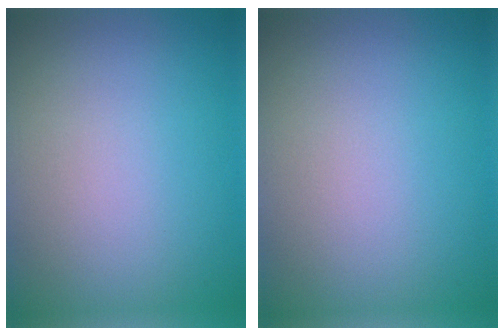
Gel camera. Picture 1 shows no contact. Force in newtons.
{"total": 0.0}